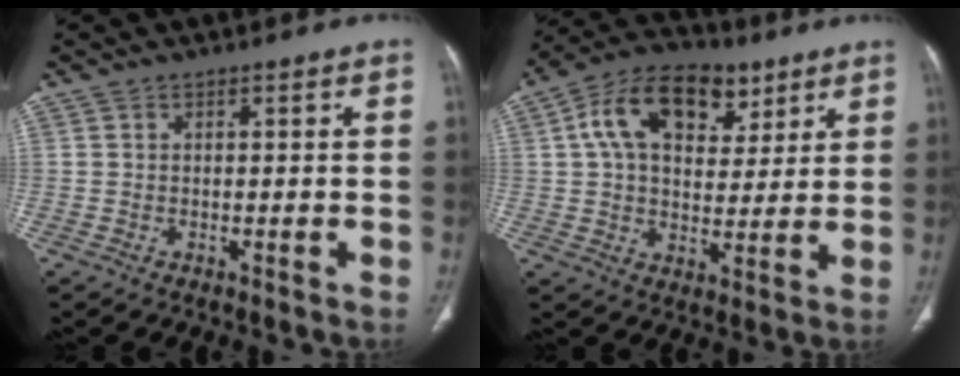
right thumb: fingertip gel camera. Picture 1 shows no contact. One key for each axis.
{"total": 17.1, "fx": 6.9, "fy": 10.9, "fz": 11.3, "tx": -0.158, "ty": 0.000, "tz": 0.110}